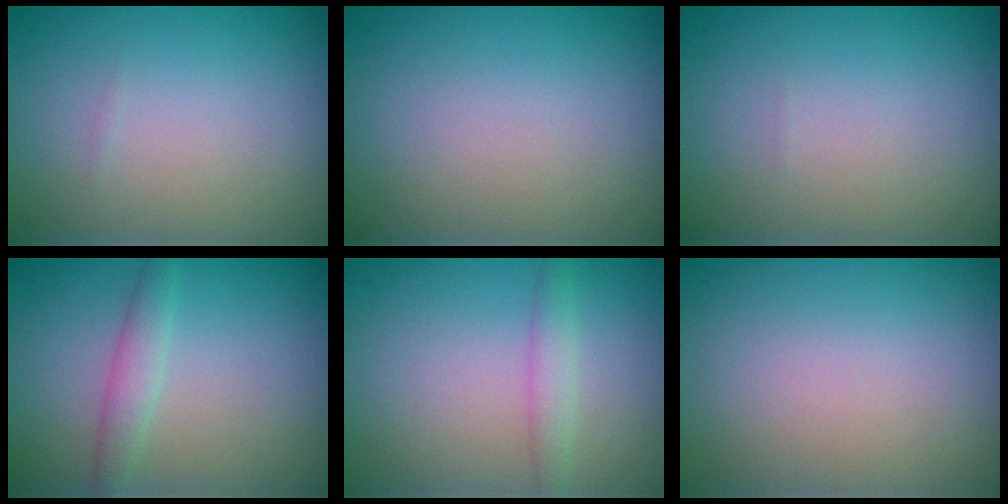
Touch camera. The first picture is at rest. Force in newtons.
{"total": 0.0}
{"total": 0.0}
{"total": 1.8, "press": 1.8, "slide": 0.1}
{"total": 1.6, "press": 1.6, "slide": 0.1}
{"total": 0.0}